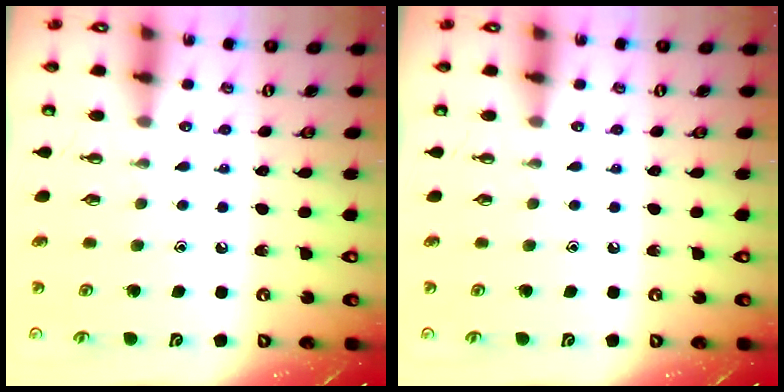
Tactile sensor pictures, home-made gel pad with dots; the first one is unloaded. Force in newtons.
{"total": 0.0}